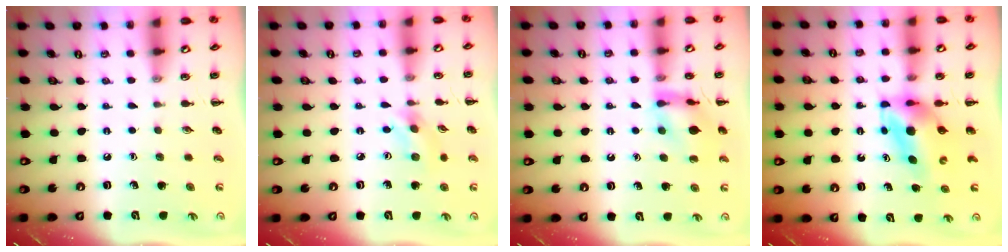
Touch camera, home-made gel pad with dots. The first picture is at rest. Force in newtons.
{"total": 2.9, "press": 2.9, "slide": 0.7}
{"total": 12.8, "press": 12.8, "slide": 1.1}
{"total": 5.6, "press": 5.4, "slide": 1.3}